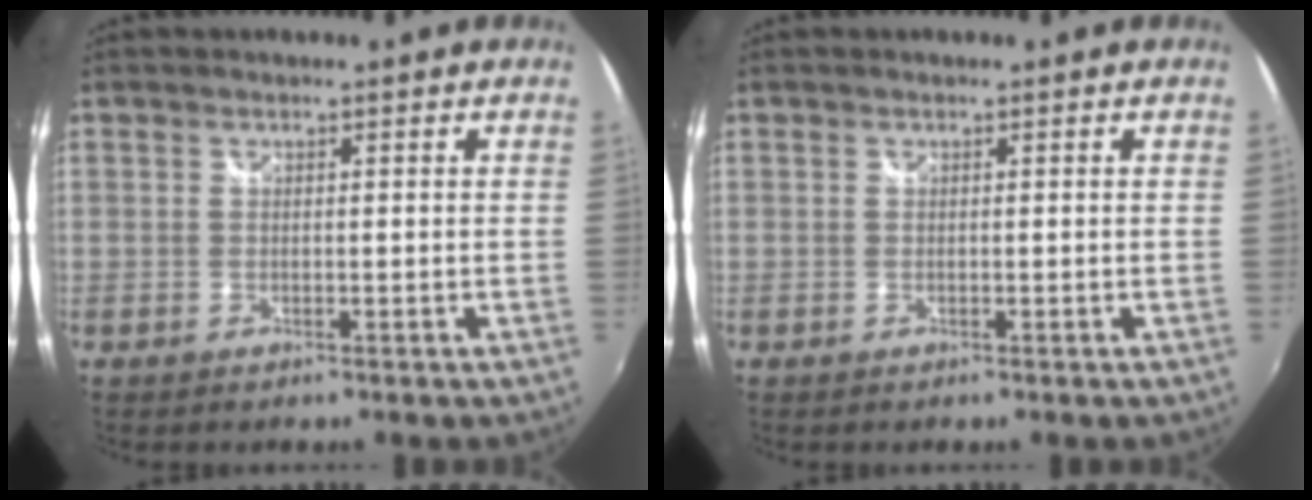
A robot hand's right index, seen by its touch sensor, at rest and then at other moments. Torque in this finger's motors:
{"motor_torque": [0.00, 0.00, 0.00, 0.00]}